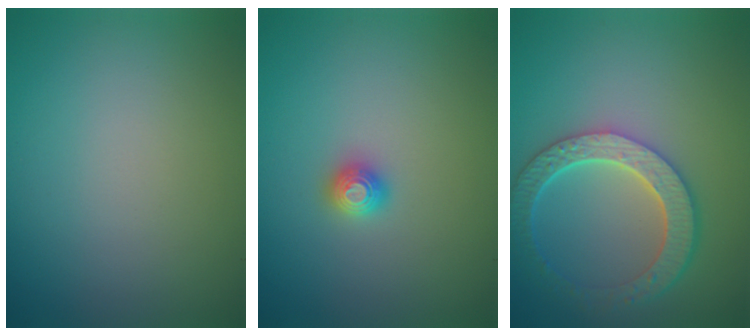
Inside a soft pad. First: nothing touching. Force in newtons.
{"total": 1.2, "press": 1.2, "slide": 0.2}
{"total": 5.9, "press": 4.5, "slide": 3.8}